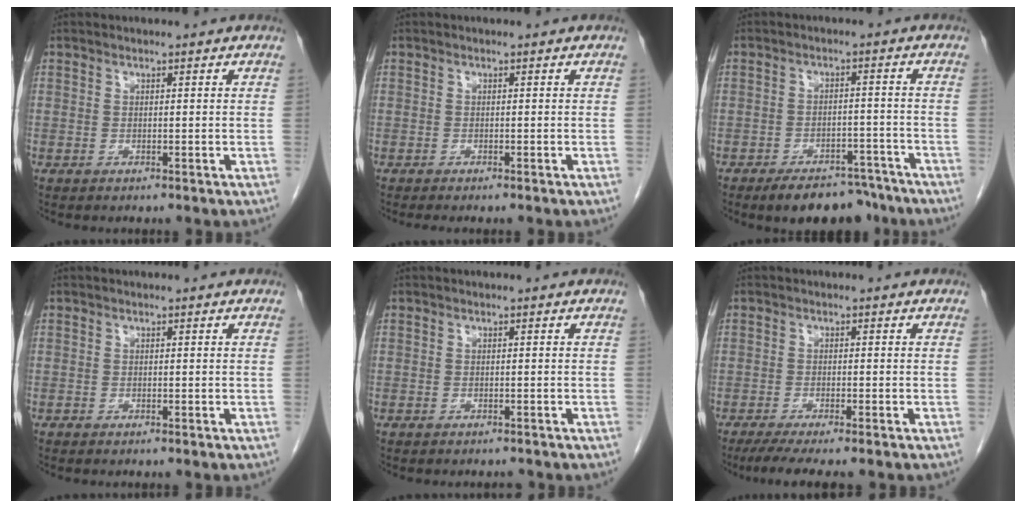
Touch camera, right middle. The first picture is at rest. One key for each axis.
{"total": 2.5, "fx": -2.1, "fy": 0.3, "fz": 1.2, "tx": -0.015, "ty": -0.004, "tz": -0.026}
{"total": 9.1, "fx": -7.4, "fy": 4.0, "fz": 3.5, "tx": -0.035, "ty": 0.012, "tz": -0.109}
{"total": 0.0}
{"total": 1.2, "fx": -1.1, "fy": 0.4, "fz": 0.2, "tx": -0.005, "ty": 0.000, "tz": -0.017}
{"total": 6.3, "fx": -5.1, "fy": 0.3, "fz": 3.7, "tx": -0.053, "ty": -0.014, "tz": -0.081}